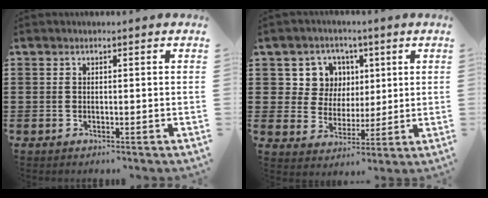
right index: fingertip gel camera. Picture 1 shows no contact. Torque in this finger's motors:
{"motor_torque": [0.15, -0.07, 0.21, 0.01]}